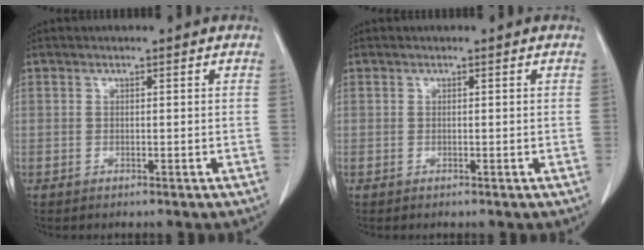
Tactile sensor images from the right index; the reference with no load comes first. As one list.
[{"total": 0.0}]